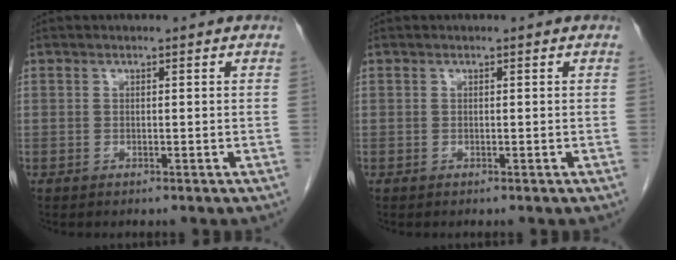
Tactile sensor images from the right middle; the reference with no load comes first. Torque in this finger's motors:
{"motor_torque": [0.00, 0.00, 0.00, 0.00]}